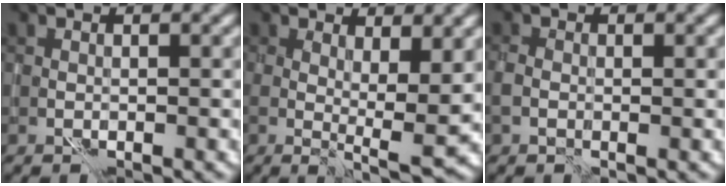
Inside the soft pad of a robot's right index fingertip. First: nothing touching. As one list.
[{"total": 5.4, "force": [1.2, 1.7, 5.0], "torque": [-0.081, -0.011, 0.023]}, {"total": 1.8, "force": [-0.4, 1.3, 1.1], "torque": [-0.023, 0.000, -0.010]}]